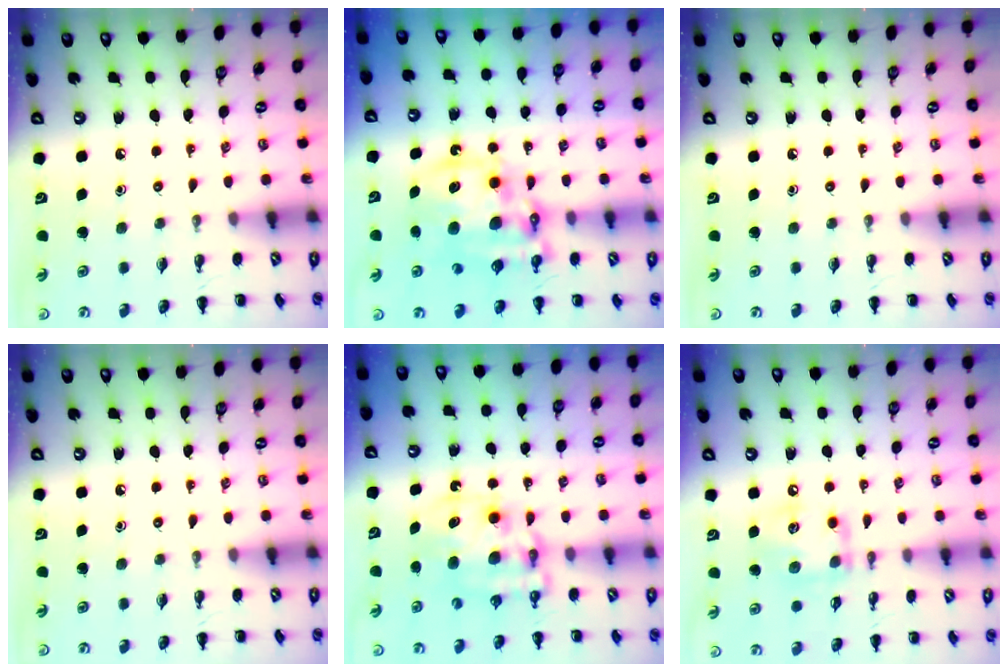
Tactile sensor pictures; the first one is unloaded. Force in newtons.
{"total": 15.1, "press": 14.6, "slide": 3.7}
{"total": 0.0}
{"total": 0.0}
{"total": 11.2, "press": 10.9, "slide": 2.7}
{"total": 11.7, "press": 11.6, "slide": 1.5}